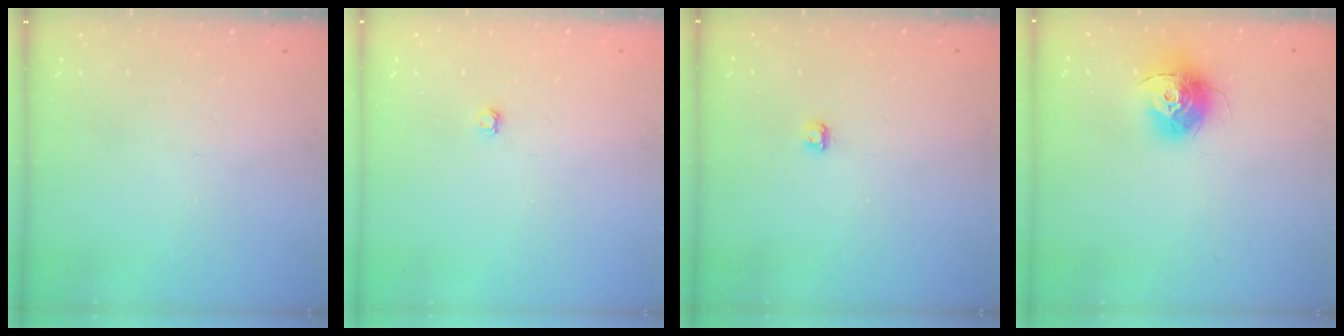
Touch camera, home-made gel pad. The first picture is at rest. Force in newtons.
{"total": 3.0, "press": 3.0, "slide": 0.4}
{"total": 2.9, "press": 2.9, "slide": 0.3}
{"total": 13.0, "press": 13.0, "slide": 1.0}